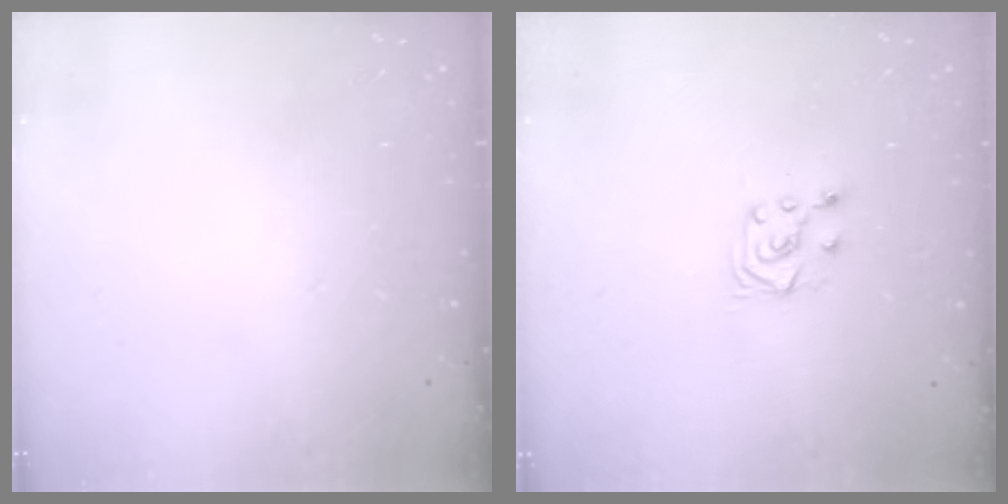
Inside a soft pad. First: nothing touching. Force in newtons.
{"total": 6.3, "press": 6.3, "slide": 0.7}